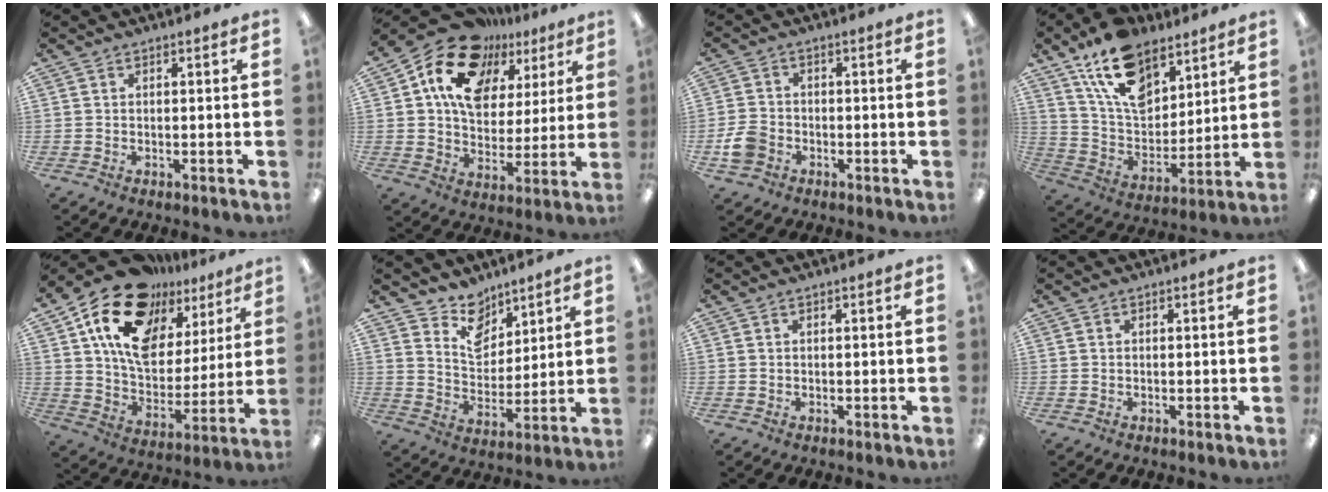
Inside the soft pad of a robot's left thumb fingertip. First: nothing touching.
{"total": 16.3, "force": [10.3, 10.6, 7.0], "torque": [-0.138, -0.057, 0.189]}
{"total": 5.1, "force": [-2.1, 3.9, 2.5], "torque": [-0.041, 0.008, -0.039]}
{"total": 16.8, "force": [11.2, 9.1, 8.4], "torque": [-0.158, -0.048, 0.209]}
{"total": 18.6, "force": [12.0, 10.9, 9.1], "torque": [-0.176, -0.068, 0.217]}
{"total": 9.5, "force": [7.8, 5.2, 1.3], "torque": [-0.023, -0.059, 0.148]}
{"total": 0.0}
{"total": 0.0}